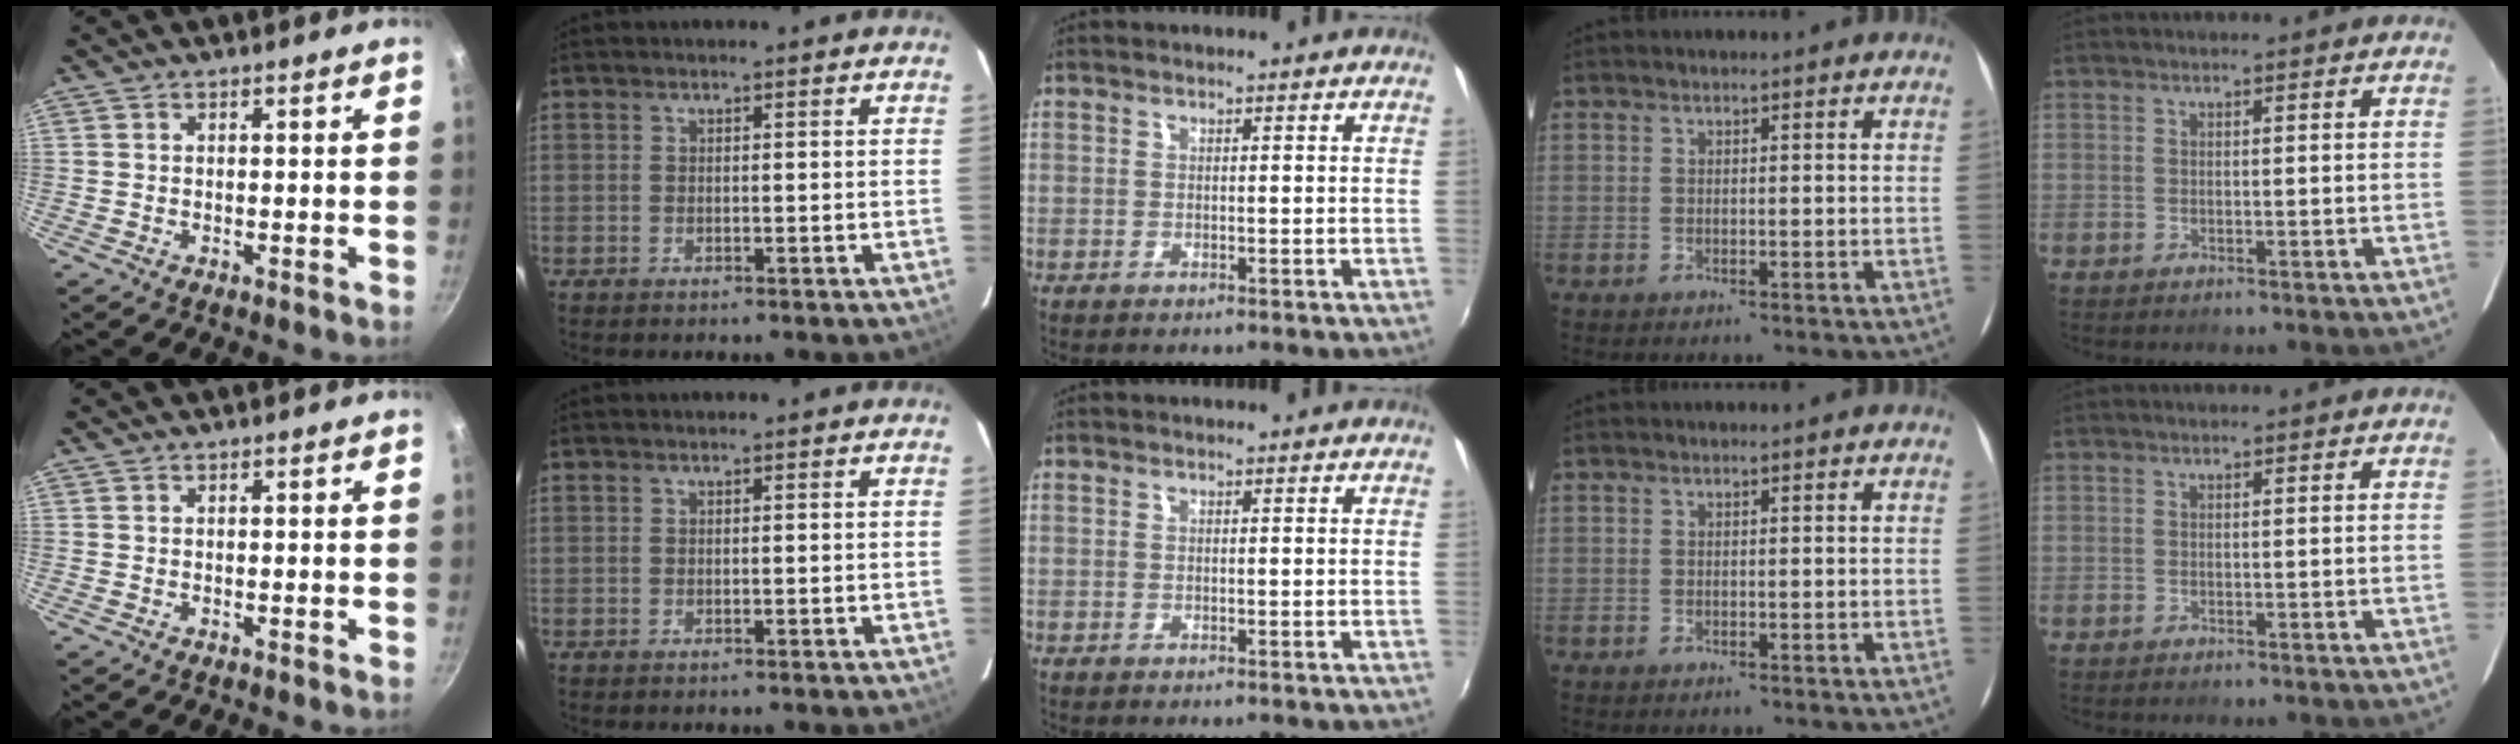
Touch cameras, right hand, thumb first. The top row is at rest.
{}